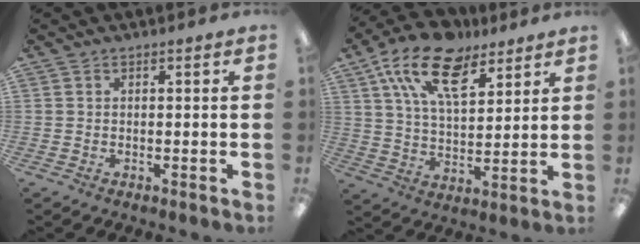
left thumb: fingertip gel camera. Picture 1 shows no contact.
{"total": 16.6, "force": [10.2, 8.3, 10.2], "torque": [-0.184, -0.040, 0.184]}